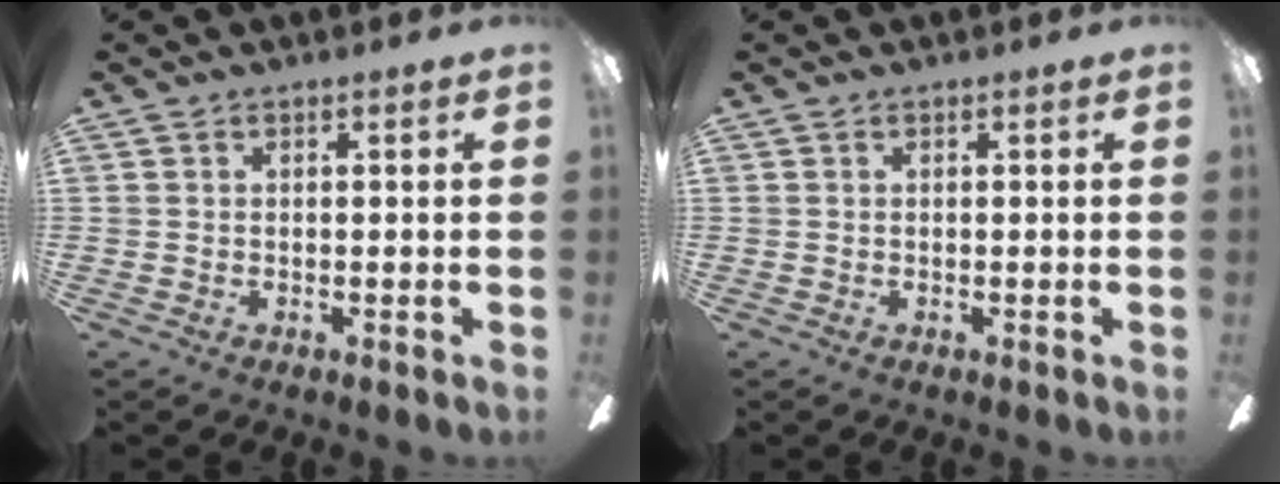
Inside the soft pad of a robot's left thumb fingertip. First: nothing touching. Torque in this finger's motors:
{"motor_torque": [0.20, -0.11, 0.00, 0.11, 0.03]}